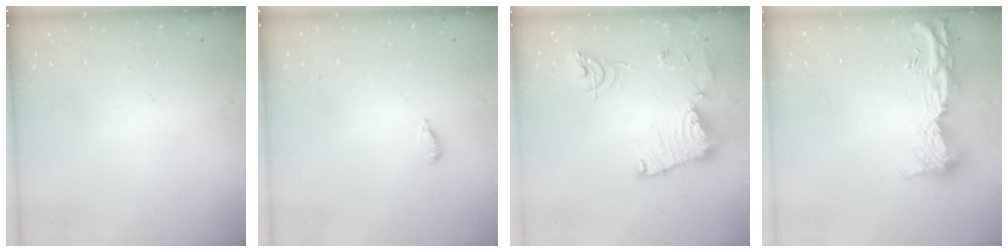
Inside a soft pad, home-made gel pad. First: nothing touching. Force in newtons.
{"total": 2.2, "press": 2.2, "slide": 0.5}
{"total": 18.4, "press": 18.3, "slide": 1.9}
{"total": 14.4, "press": 14.3, "slide": 1.5}